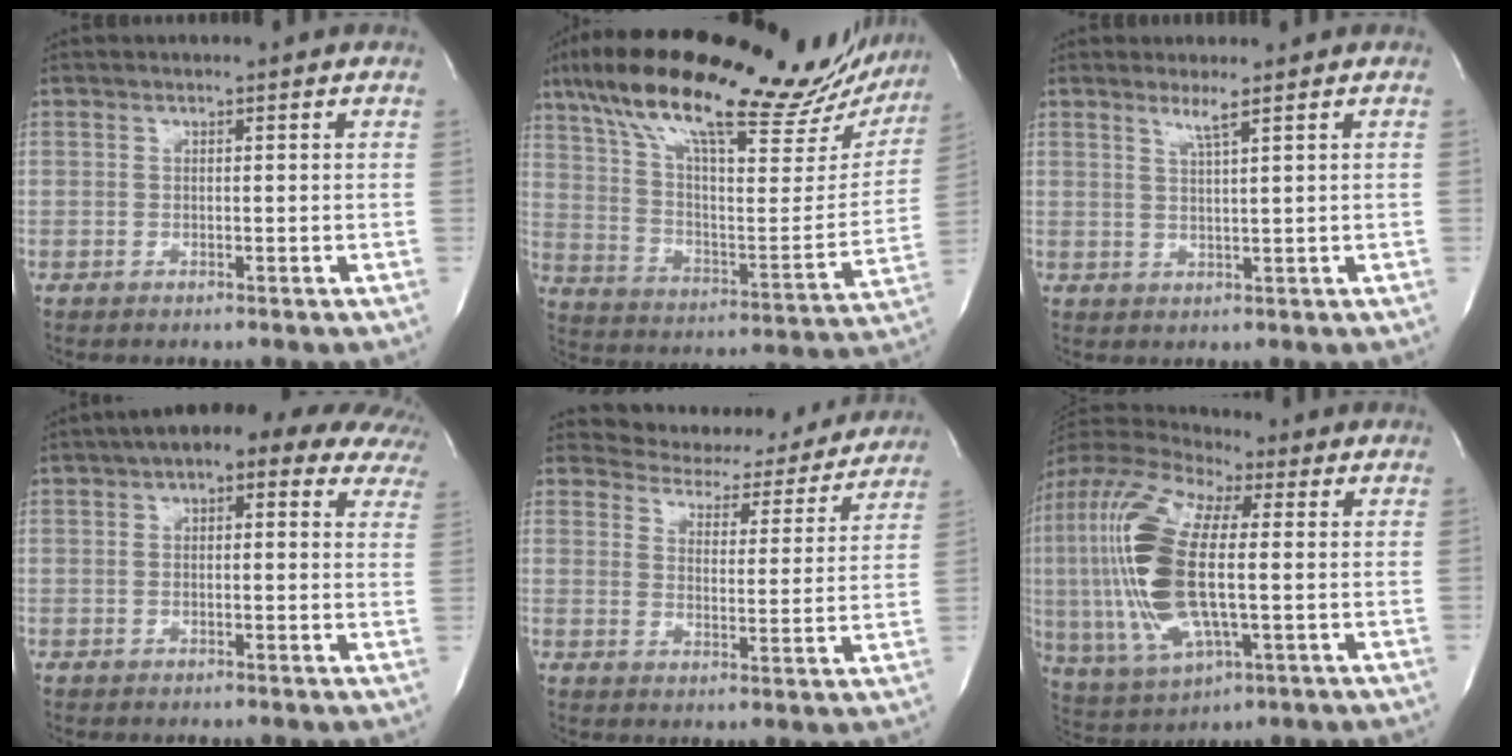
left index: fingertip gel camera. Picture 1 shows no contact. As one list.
[{"total": 32.1, "force": [25.7, 7.8, 17.6], "torque": [-0.296, 0.006, 0.357]}, {"total": 2.3, "force": [1.5, -0.7, 1.6], "torque": [-0.035, -0.010, 0.032]}, {"total": 15.4, "force": [10.9, 5.3, 9.4], "torque": [-0.118, 0.046, 0.115]}, {"total": 15.0, "force": [14.2, 4.3, 2.0], "torque": [-0.008, -0.013, 0.168]}, {"total": 18.7, "force": [0.1, 5.7, 17.8], "torque": [-0.404, 0.007, 0.002]}]